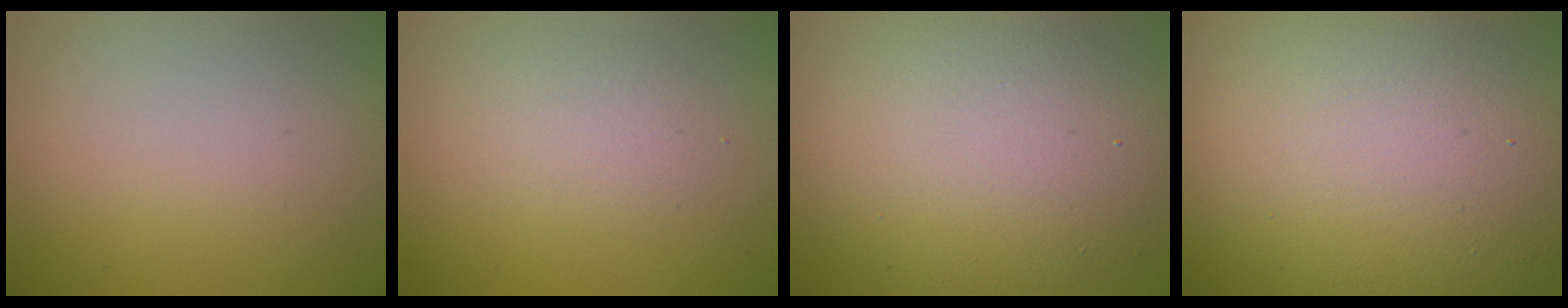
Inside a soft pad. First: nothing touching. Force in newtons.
{"total": 1.8, "press": 1.8, "slide": 0.1}
{"total": 12.1, "press": 12.1, "slide": 1.1}
{"total": 20.4, "press": 20.4, "slide": 1.1}